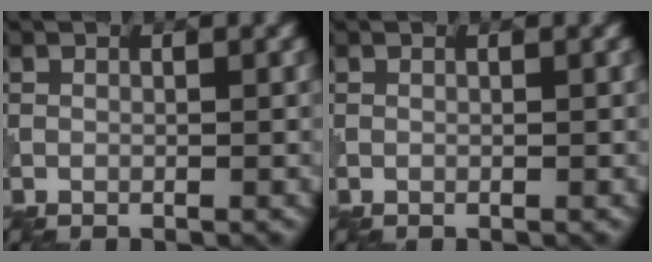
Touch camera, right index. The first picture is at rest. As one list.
[{"total": 0.0}]